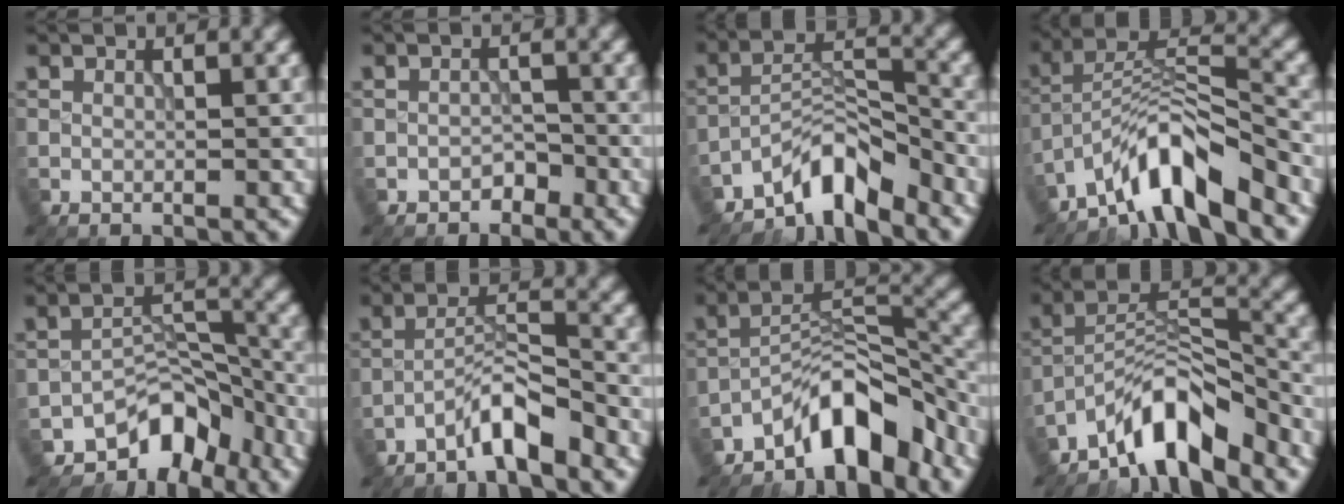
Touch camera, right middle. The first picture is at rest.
{"total": 1.4, "force": [-1.2, 0.7, 0.4], "torque": [-0.003, 0.005, -0.019]}
{"total": 5.7, "force": [-4.8, 1.5, 2.7], "torque": [-0.034, 0.010, -0.094]}
{"total": 7.7, "force": [-6.0, 1.6, 4.6], "torque": [-0.073, 0.013, -0.114]}
{"total": 6.2, "force": [-4.8, 3.0, 2.6], "torque": [-0.018, 0.005, -0.083]}
{"total": 4.1, "force": [-3.2, 0.6, 2.4], "torque": [-0.044, 0.015, -0.067]}
{"total": 7.5, "force": [-5.8, 2.4, 4.1], "torque": [-0.047, 0.015, -0.109]}
{"total": 7.1, "force": [-5.7, 1.9, 3.7], "torque": [-0.055, 0.010, -0.110]}